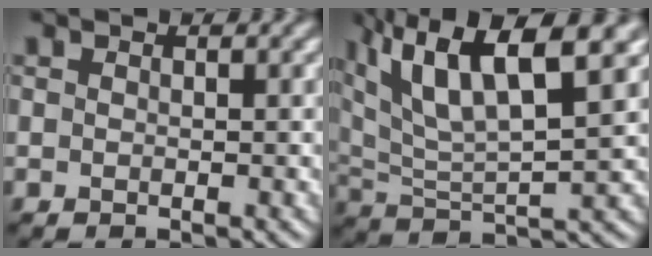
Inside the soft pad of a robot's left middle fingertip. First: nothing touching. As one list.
[{"total": 11.2, "force": [6.4, 2.6, 8.8], "torque": [-0.161, 0.023, 0.108]}]